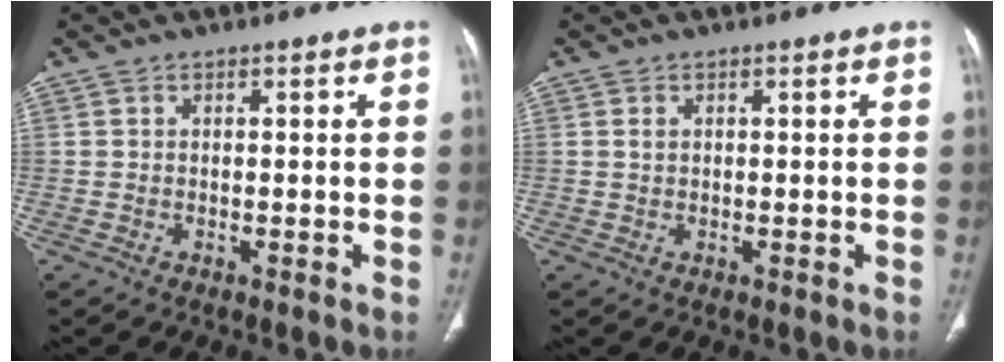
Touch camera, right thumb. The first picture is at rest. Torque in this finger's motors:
{"motor_torque": [-0.01, -0.01, 0.26, -0.25, 0.00]}